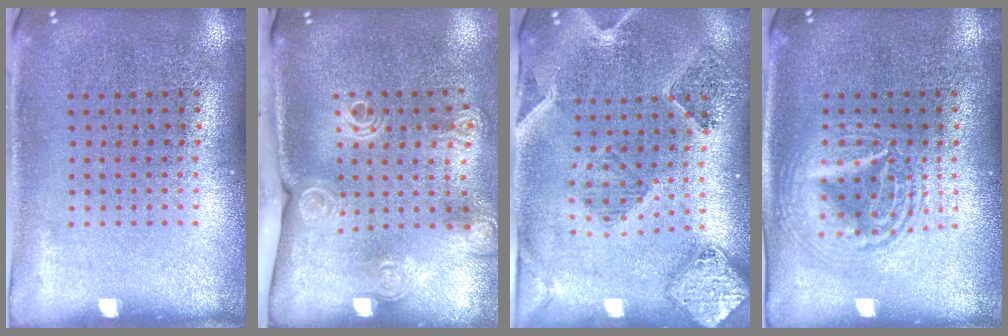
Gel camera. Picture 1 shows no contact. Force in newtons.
{"total": 2.1, "press": 1.5, "slide": 1.4}
{"total": 1.5, "press": 1.5, "slide": 0.3}
{"total": 2.6, "press": 2.6, "slide": 0.3}